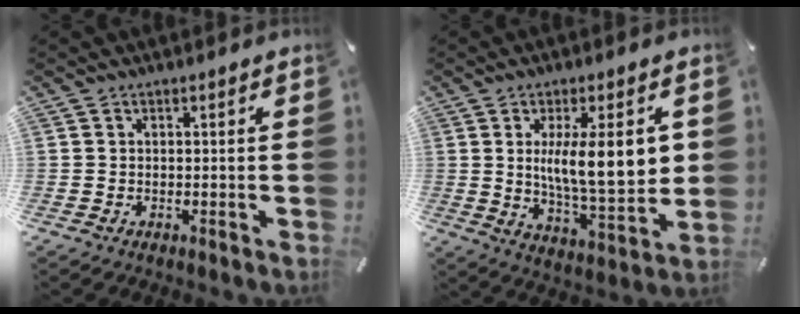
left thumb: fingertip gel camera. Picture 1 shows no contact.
{"total": 16.7, "force": [3.2, 4.8, 15.7], "torque": [-0.272, -0.019, 0.042]}